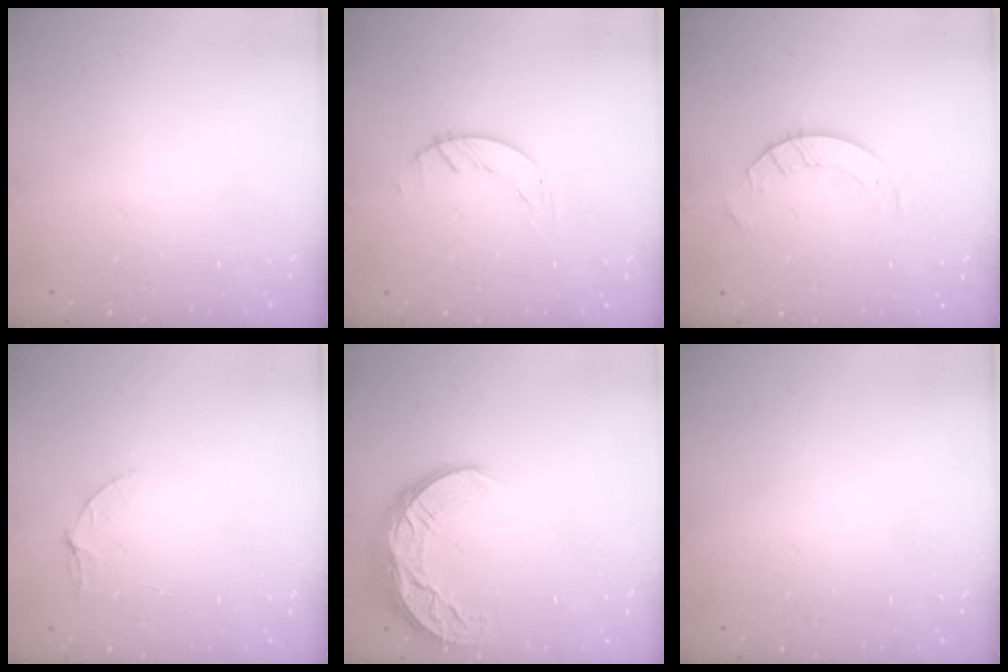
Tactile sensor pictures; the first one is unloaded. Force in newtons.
{"total": 1.5, "press": 1.4, "slide": 0.1}
{"total": 4.9, "press": 4.9, "slide": 0.5}
{"total": 4.0, "press": 3.9, "slide": 0.4}
{"total": 10.1, "press": 10.1, "slide": 0.7}
{"total": 0.0}